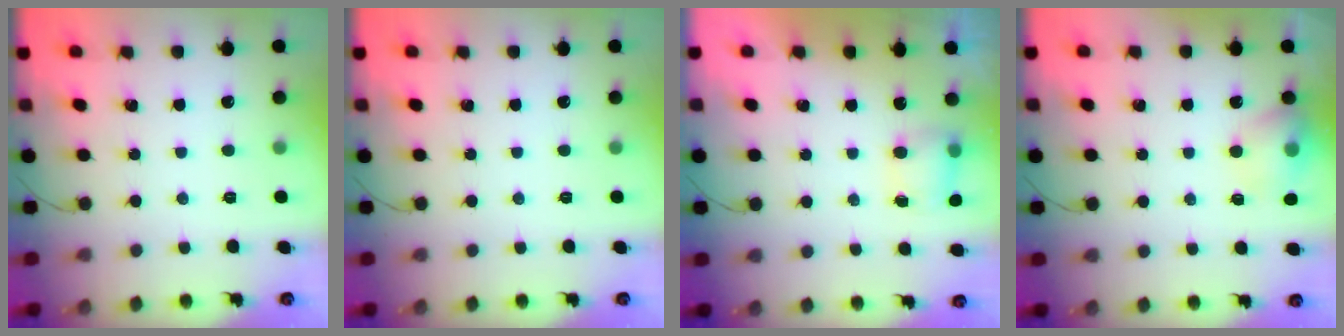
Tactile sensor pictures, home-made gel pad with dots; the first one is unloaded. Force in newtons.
{"total": 0.0}
{"total": 5.0, "press": 4.9, "slide": 0.5}
{"total": 11.1, "press": 10.9, "slide": 1.9}